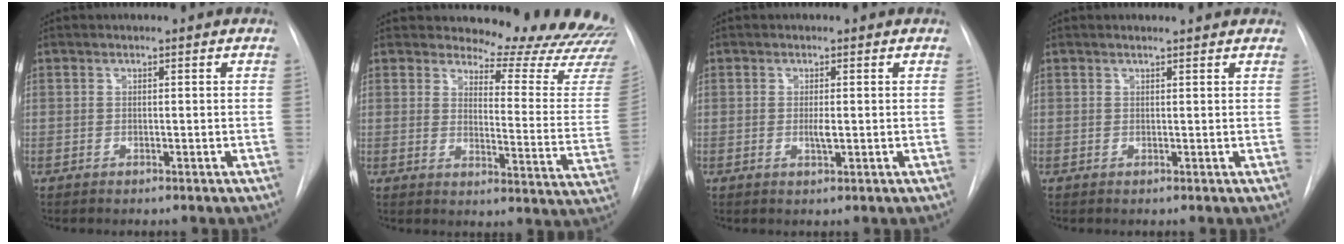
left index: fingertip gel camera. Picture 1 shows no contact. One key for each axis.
{"total": 18.0, "fx": 17.4, "fy": 2.0, "fz": 3.9, "tx": -0.034, "ty": -0.138, "tz": 0.182}
{"total": 1.5, "fx": 0.0, "fy": 0.3, "fz": 1.4, "tx": -0.030, "ty": -0.003, "tz": 0.000}
{"total": 3.1, "fx": 2.9, "fy": 0.4, "fz": 0.9, "tx": -0.018, "ty": 0.013, "tz": 0.028}